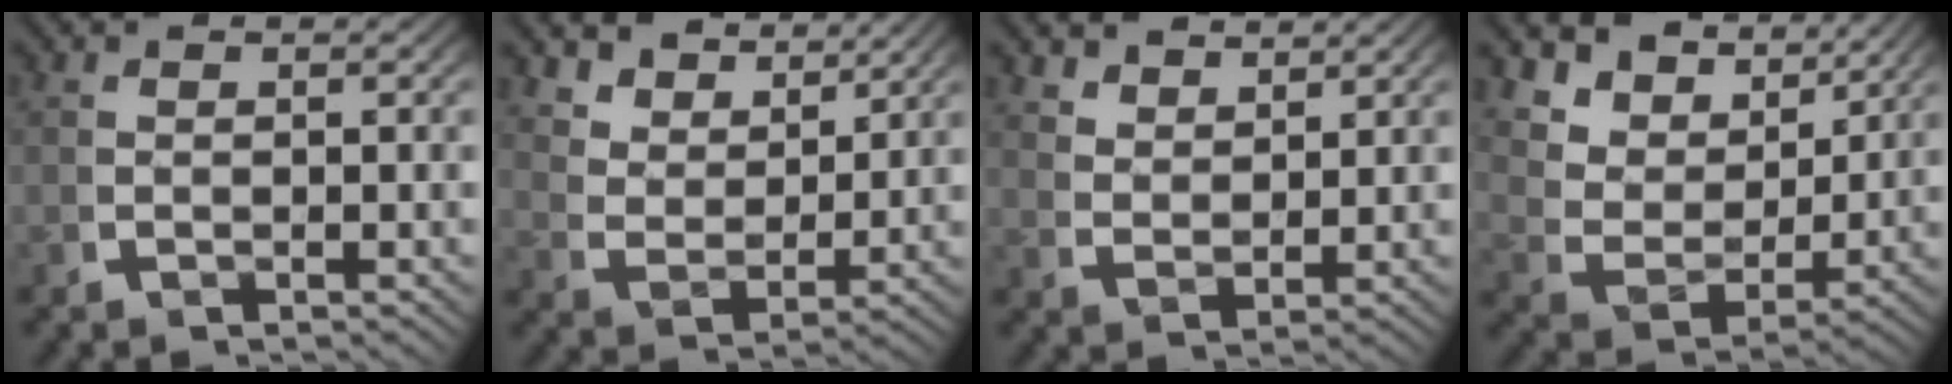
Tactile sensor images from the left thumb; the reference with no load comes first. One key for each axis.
{"total": 4.7, "fx": 3.3, "fy": 2.3, "fz": 2.5, "tx": -0.051, "ty": -0.008, "tz": 0.065}
{"total": 2.9, "fx": 2.7, "fy": 0.8, "fz": 0.8, "tx": -0.008, "ty": -0.004, "tz": 0.060}
{"total": 8.1, "fx": 3.8, "fy": 5.0, "fz": 5.2, "tx": -0.116, "ty": -0.002, "tz": 0.061}